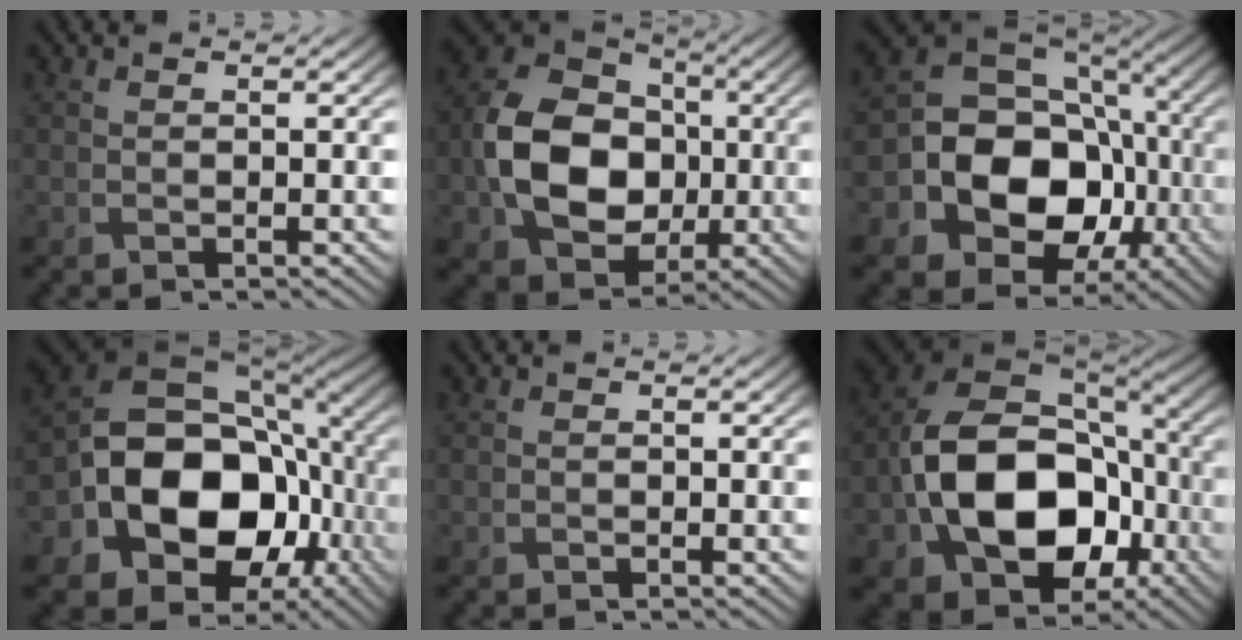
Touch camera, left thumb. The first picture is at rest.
{"total": 13.4, "force": [-1.6, 10.3, 8.4], "torque": [-0.176, 0.003, -0.032]}
{"total": 16.3, "force": [-3.8, 12.9, 9.1], "torque": [-0.172, -0.034, -0.073]}
{"total": 17.6, "force": [-3.5, 13.2, 11.2], "torque": [-0.222, -0.033, -0.047]}
{"total": 0.0}
{"total": 16.5, "force": [-3.7, 11.7, 11.0], "torque": [-0.213, -0.027, -0.064]}